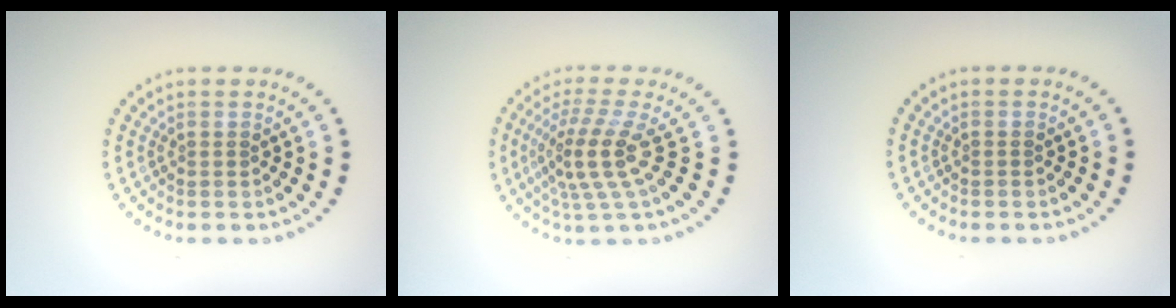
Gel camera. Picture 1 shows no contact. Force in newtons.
{"total": 4.3, "press": 2.9, "slide": 3.1}
{"total": 0.0}